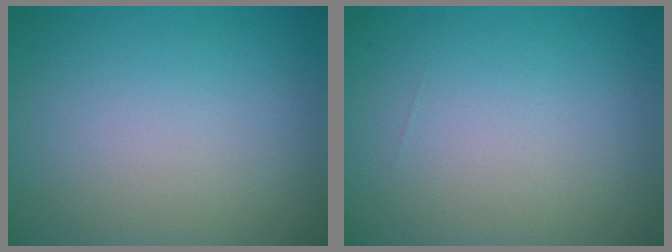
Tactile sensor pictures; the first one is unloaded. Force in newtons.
{"total": 0.0}